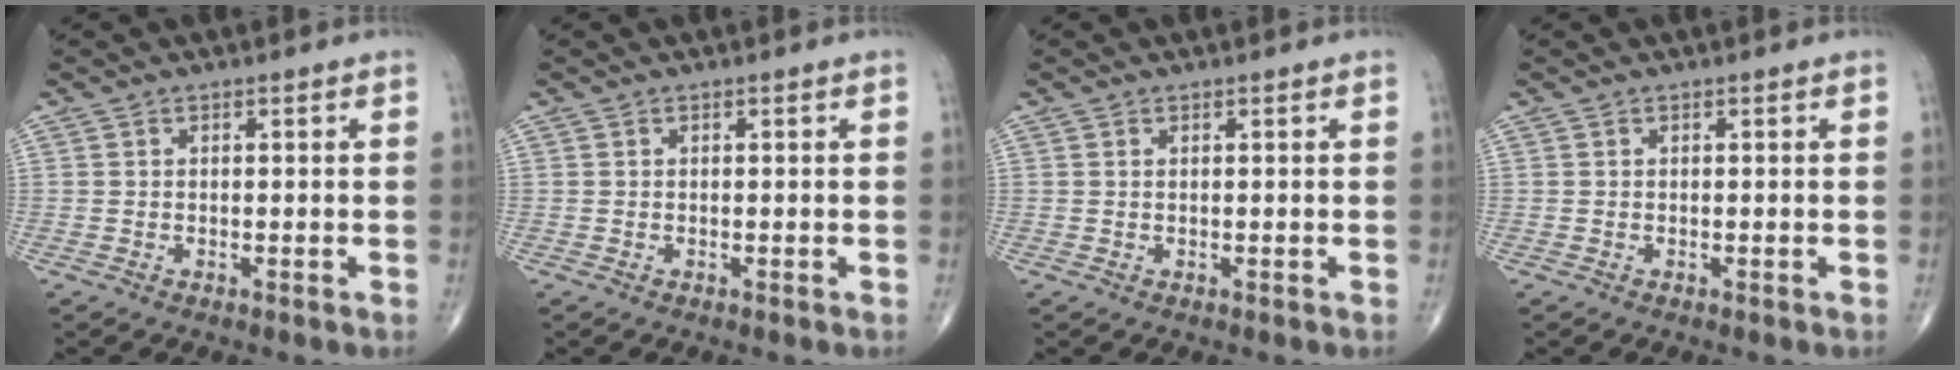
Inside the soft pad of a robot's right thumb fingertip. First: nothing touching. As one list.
[{"total": 0.0}, {"total": 0.0}, {"total": 0.0}]